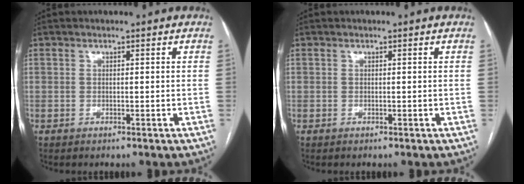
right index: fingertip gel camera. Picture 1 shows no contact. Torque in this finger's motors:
{"motor_torque": [0.00, 0.00, 0.00, 0.00]}